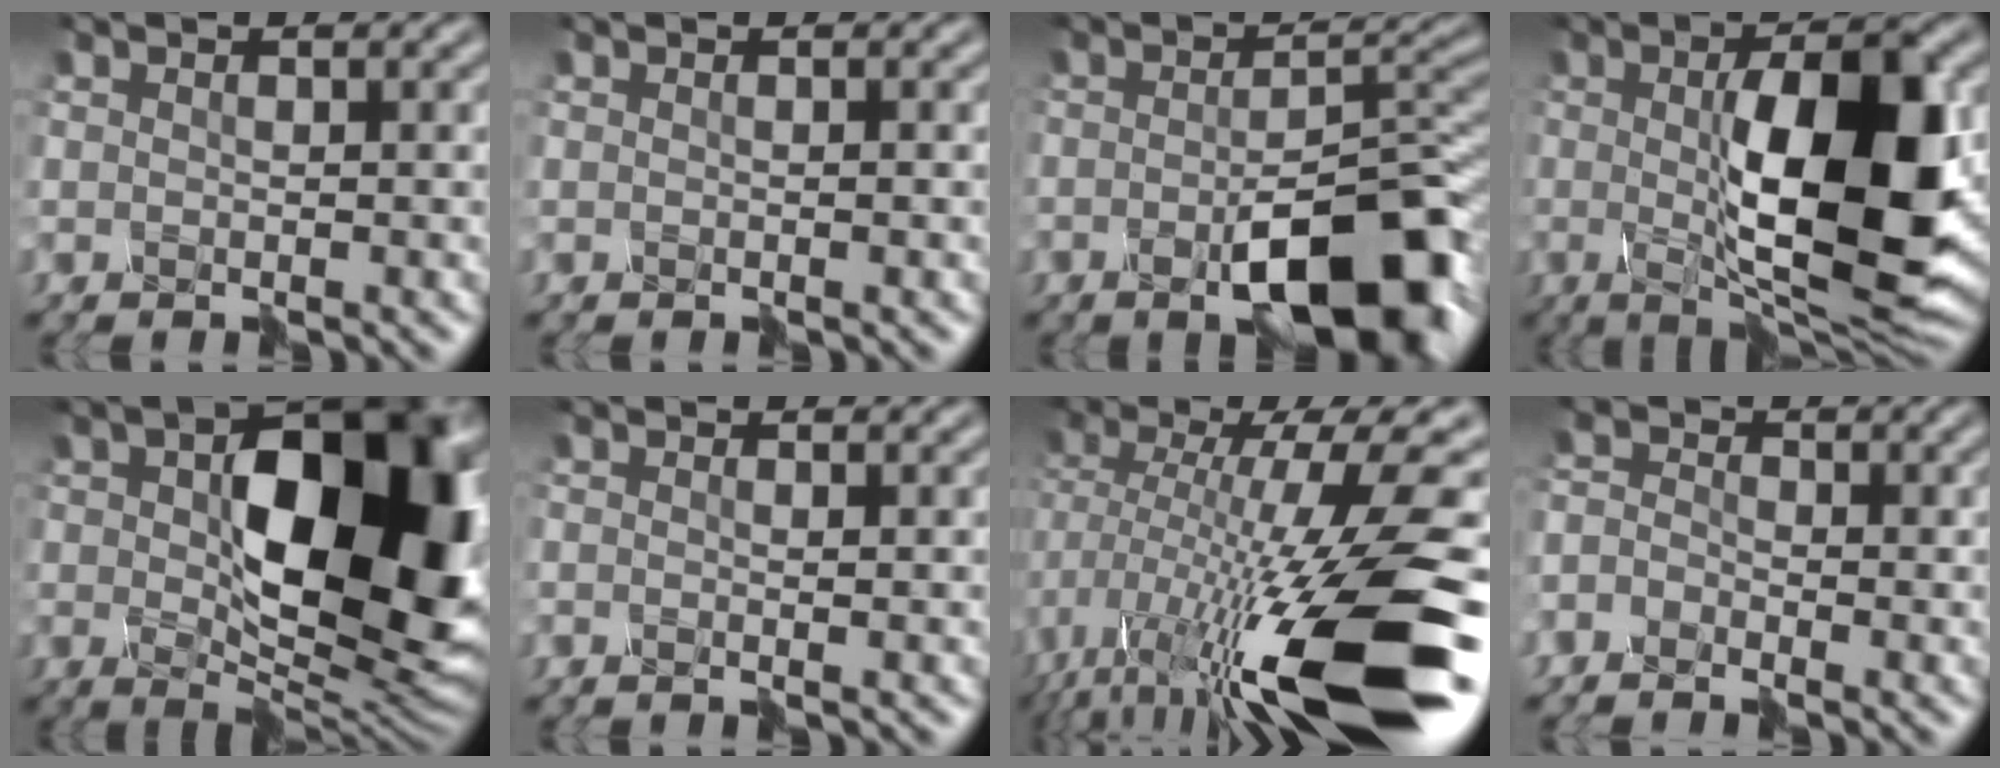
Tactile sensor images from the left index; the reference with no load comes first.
{"total": 0.5, "force": [-0.3, -0.5, 0.0], "torque": [-0.001, -0.002, -0.003]}
{"total": 9.7, "force": [-5.0, 3.2, 7.7], "torque": [-0.122, -0.003, -0.074]}
{"total": 11.7, "force": [-0.2, 3.3, 11.3], "torque": [-0.156, 0.006, -0.006]}
{"total": 14.1, "force": [0.7, 7.5, 11.8], "torque": [-0.161, -0.002, 0.021]}
{"total": 0.9, "force": [-0.2, -0.9, 0.0], "torque": [-0.002, 0.000, -0.002]}
{"total": 15.4, "force": [-5.5, 3.2, 14.0], "torque": [-0.271, -0.008, -0.094]}
{"total": 3.1, "force": [-2.7, 1.3, -0.2], "torque": [0.007, 0.002, -0.050]}